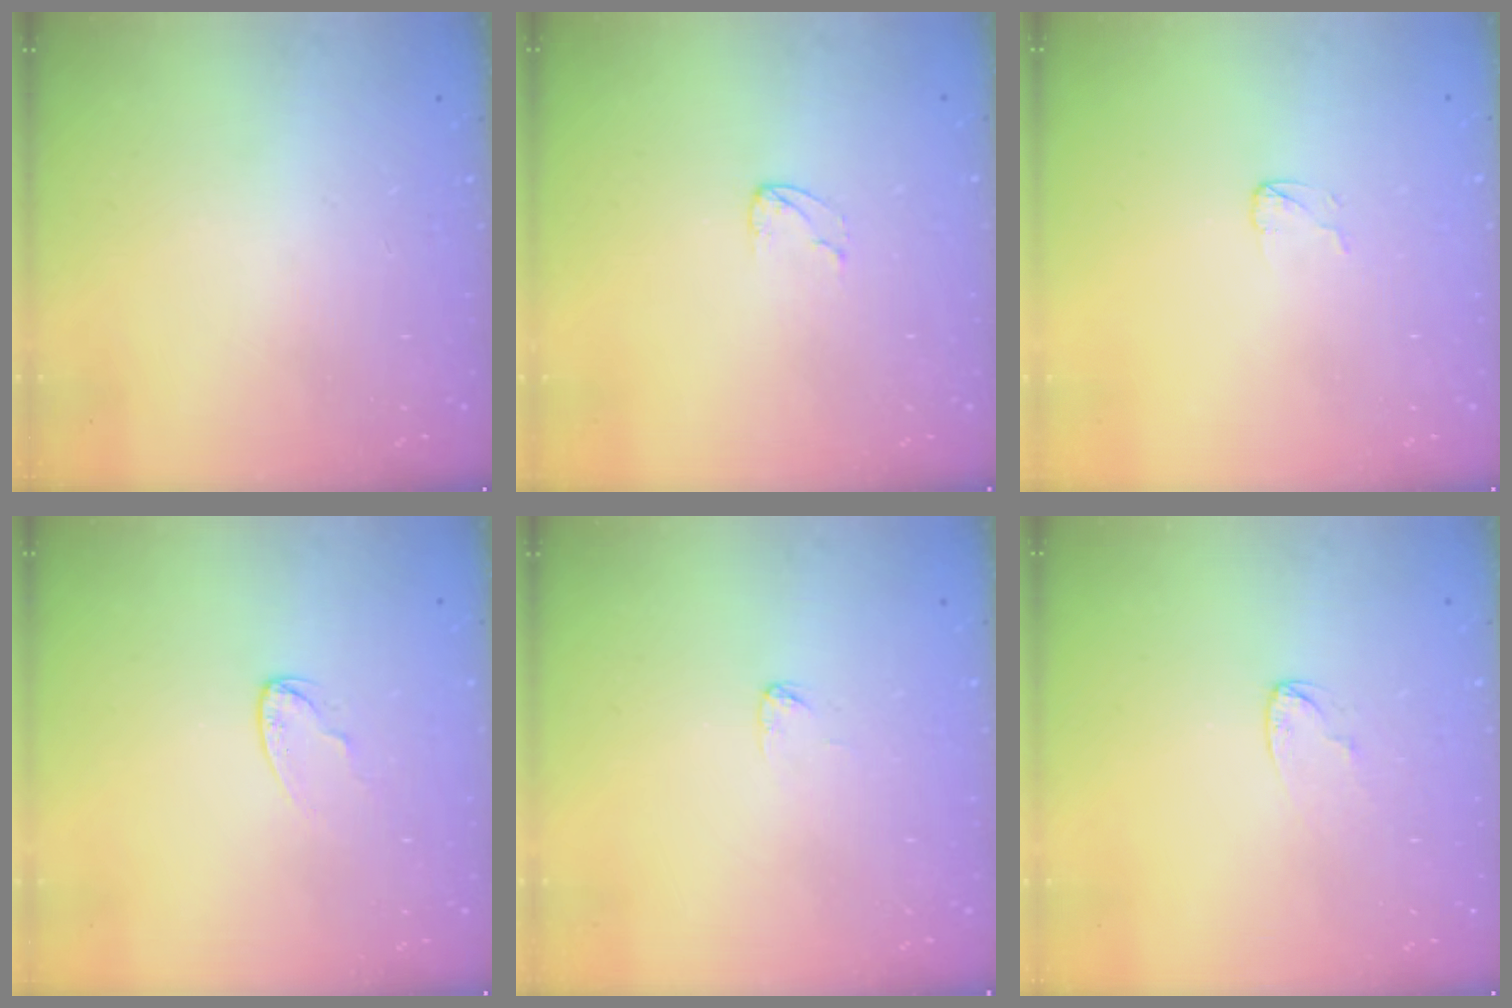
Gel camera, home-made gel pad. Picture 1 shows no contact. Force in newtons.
{"total": 3.5, "press": 3.5, "slide": 0.3}
{"total": 2.6, "press": 2.6, "slide": 0.2}
{"total": 3.7, "press": 3.7, "slide": 0.4}
{"total": 2.9, "press": 2.9, "slide": 0.1}
{"total": 2.4, "press": 2.4, "slide": 0.2}